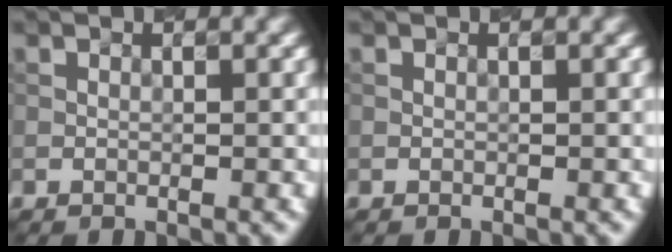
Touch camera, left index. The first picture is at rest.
{"total": 0.0}